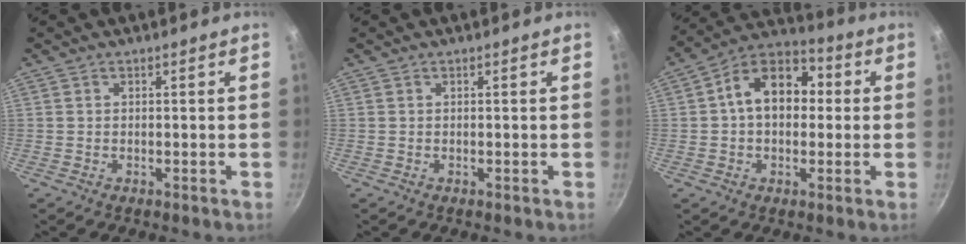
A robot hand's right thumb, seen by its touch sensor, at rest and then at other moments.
{"total": 0.0}
{"total": 14.0, "force": [1.4, 9.8, 9.8], "torque": [-0.111, 0.035, 0.000]}